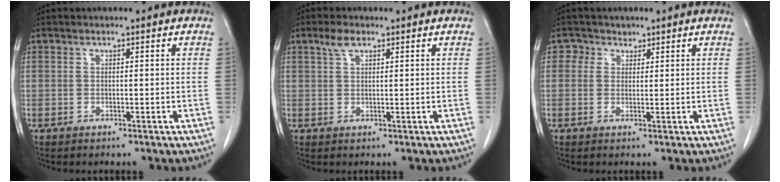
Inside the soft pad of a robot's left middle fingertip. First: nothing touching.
{"total": 2.4, "force": [1.5, 1.0, 1.5], "torque": [-0.037, 0.007, 0.033]}
{"total": 2.1, "force": [1.2, 1.7, -0.1], "torque": [0.011, 0.004, 0.013]}